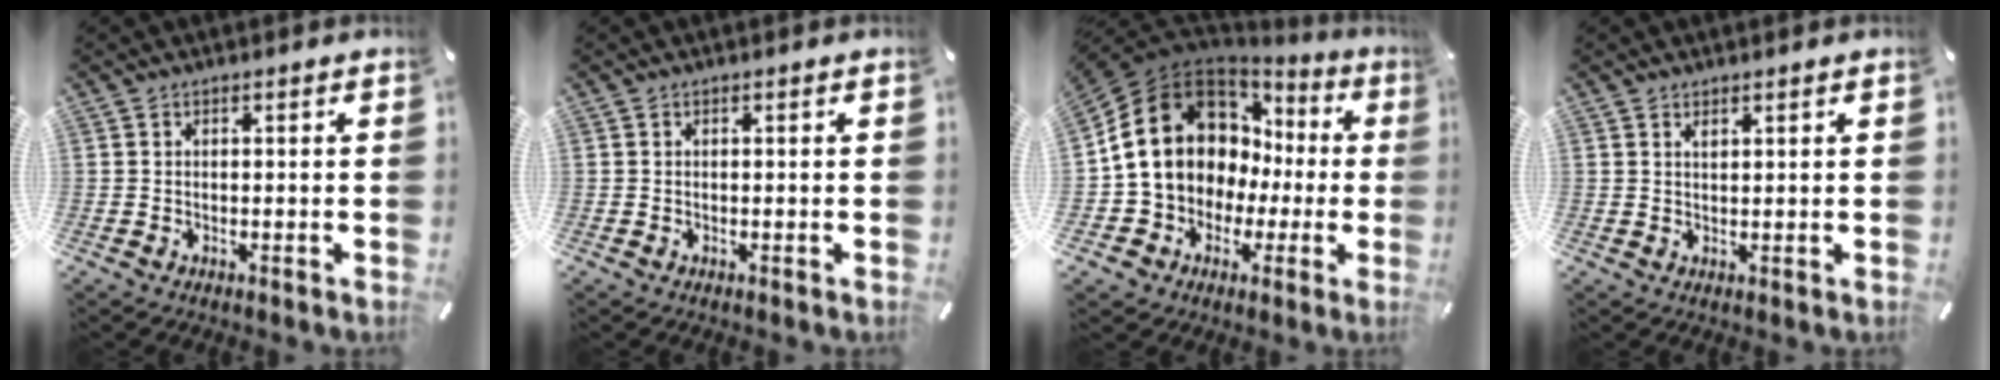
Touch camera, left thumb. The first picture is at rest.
{"total": 0.0}
{"total": 18.1, "force": [3.1, 15.2, 9.4], "torque": [-0.187, -0.013, 0.066]}
{"total": 1.2, "force": [1.1, 0.3, 0.6], "torque": [-0.012, -0.001, 0.020]}